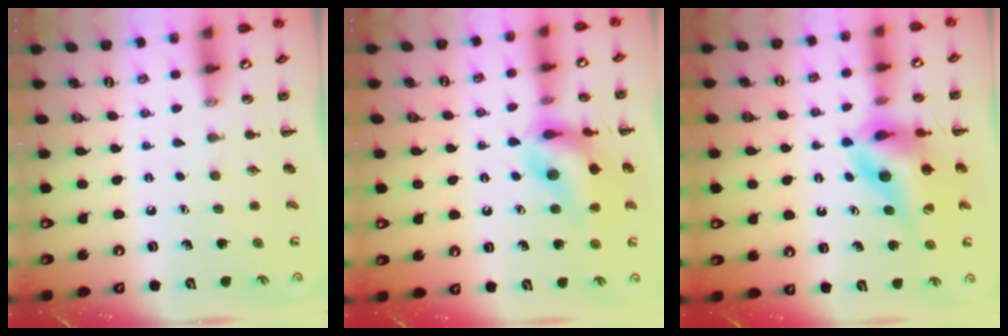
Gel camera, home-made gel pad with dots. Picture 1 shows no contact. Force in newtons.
{"total": 13.1, "press": 13.0, "slide": 1.8}
{"total": 11.0, "press": 10.4, "slide": 3.4}